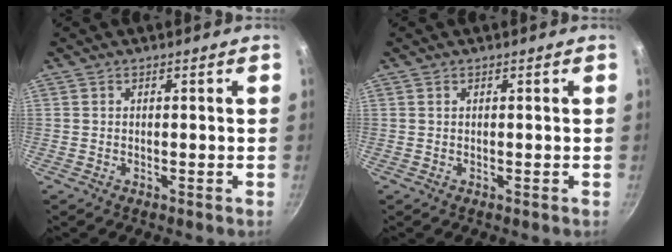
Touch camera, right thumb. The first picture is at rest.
{"total": 0.0}